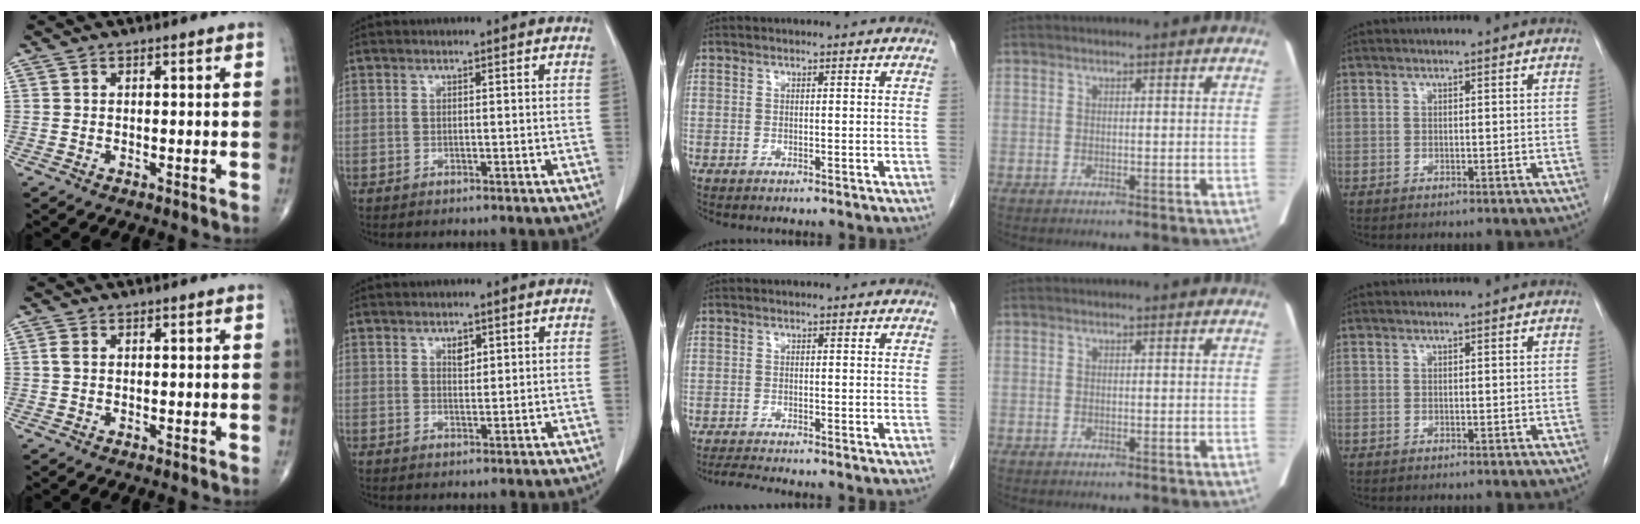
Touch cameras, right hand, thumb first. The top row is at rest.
{"thumb": {"total": 1.1, "force": [0.2, 0.7, 0.8], "torque": [-0.023, 0.005, 0.004]}, "index": {"total": 1.6, "force": [0.9, 0.9, 1.1], "torque": [-0.016, -0.003, 0.016]}, "middle": {"total": 2.3, "force": [-2.1, -0.8, 0.6], "torque": [-0.024, -0.015, -0.041]}}